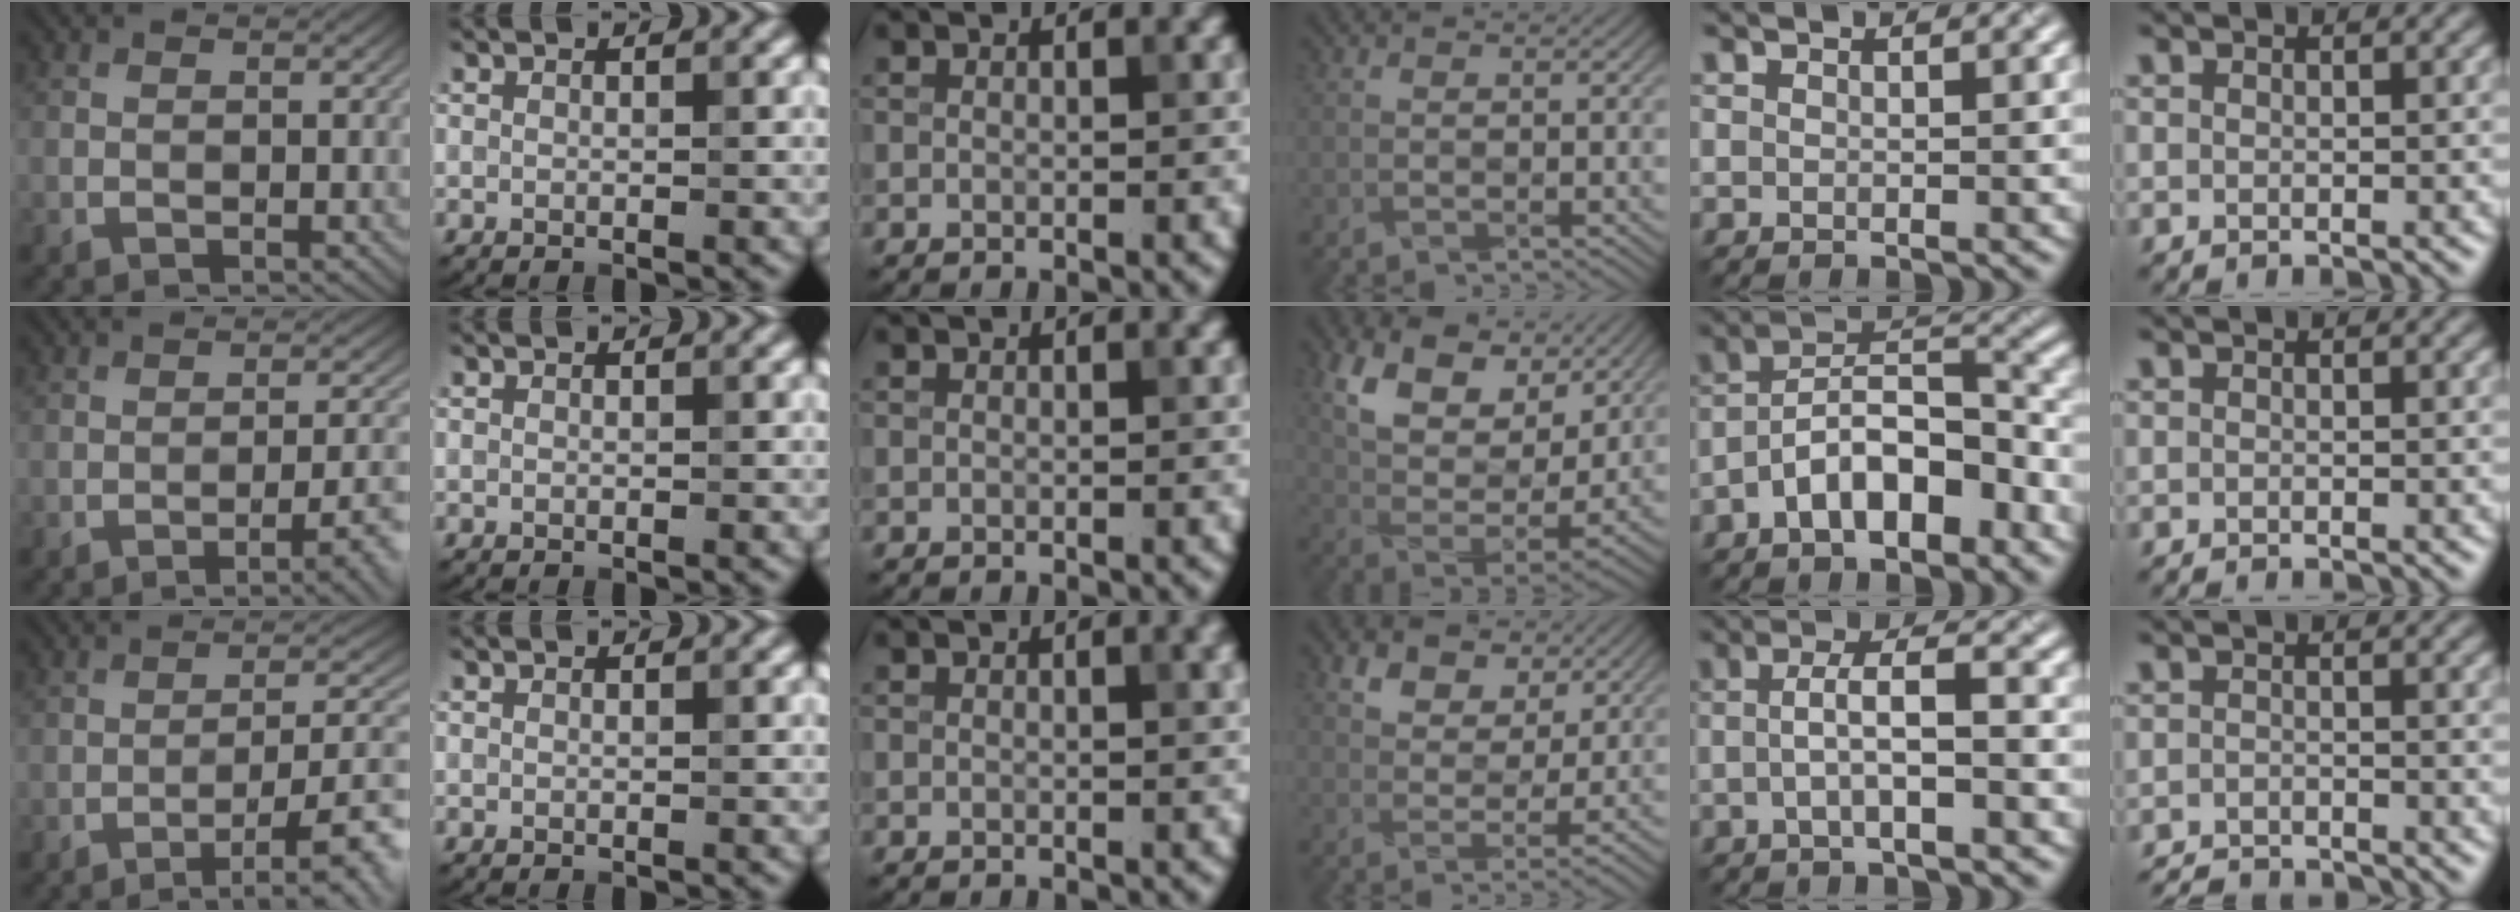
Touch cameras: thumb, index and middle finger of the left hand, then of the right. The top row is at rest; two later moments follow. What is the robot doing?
{"motion": "wrap", "object": "scarf"}